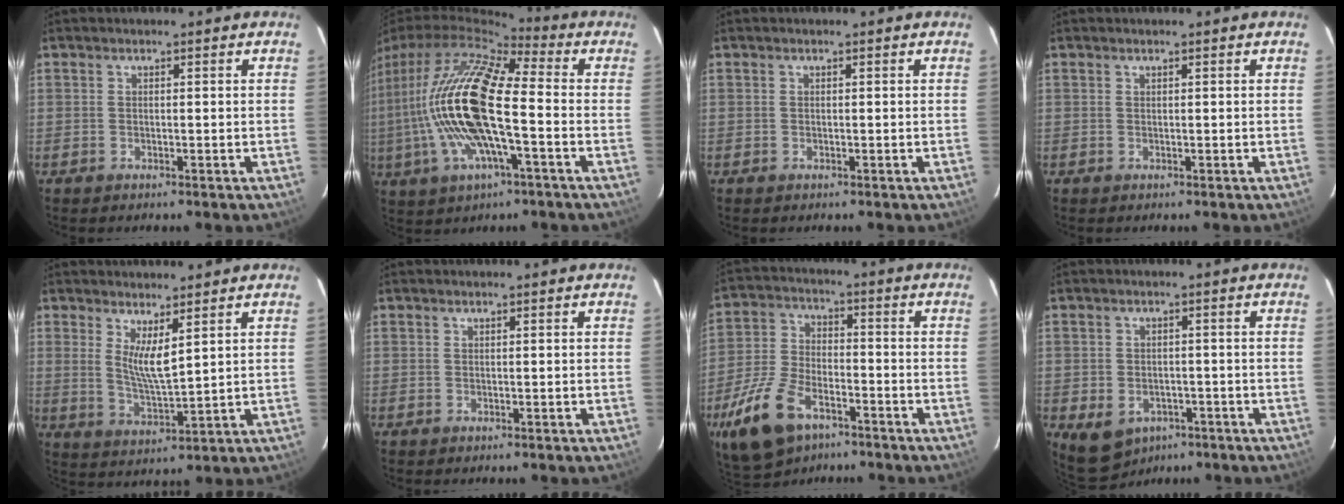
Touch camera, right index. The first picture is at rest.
{"total": 18.9, "force": [-2.1, 5.3, 18.1], "torque": [-0.345, -0.005, -0.048]}
{"total": 0.0}
{"total": 0.0}
{"total": 6.0, "force": [3.2, 1.1, 4.9], "torque": [-0.091, -0.018, 0.061]}
{"total": 0.5, "force": [0.2, 0.4, -0.1], "torque": [0.004, 0.000, 0.004]}
{"total": 14.7, "force": [-8.6, 7.7, 9.0], "torque": [-0.214, -0.018, -0.160]}
{"total": 7.4, "force": [-3.9, 5.5, 3.0], "torque": [-0.068, -0.009, -0.039]}